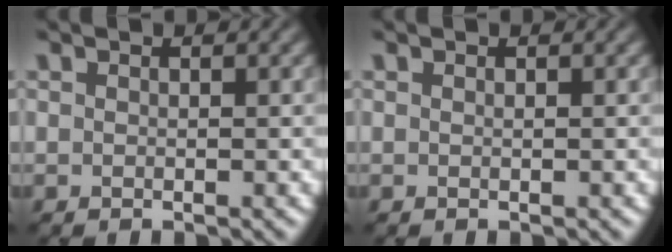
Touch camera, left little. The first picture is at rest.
{"total": 0.0}